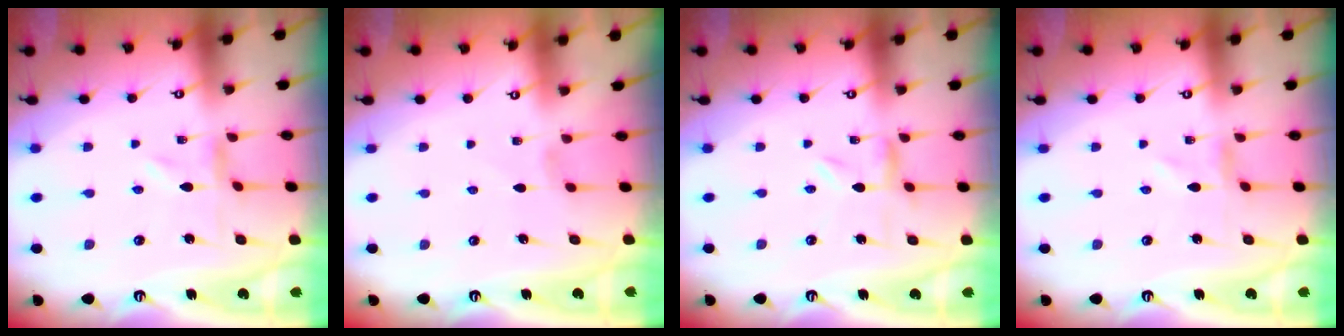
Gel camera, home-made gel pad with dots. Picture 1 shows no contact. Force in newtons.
{"total": 0.7, "press": 0.6, "slide": 0.3}
{"total": 1.4, "press": 1.4, "slide": 0.2}
{"total": 1.2, "press": 1.2, "slide": 0.2}